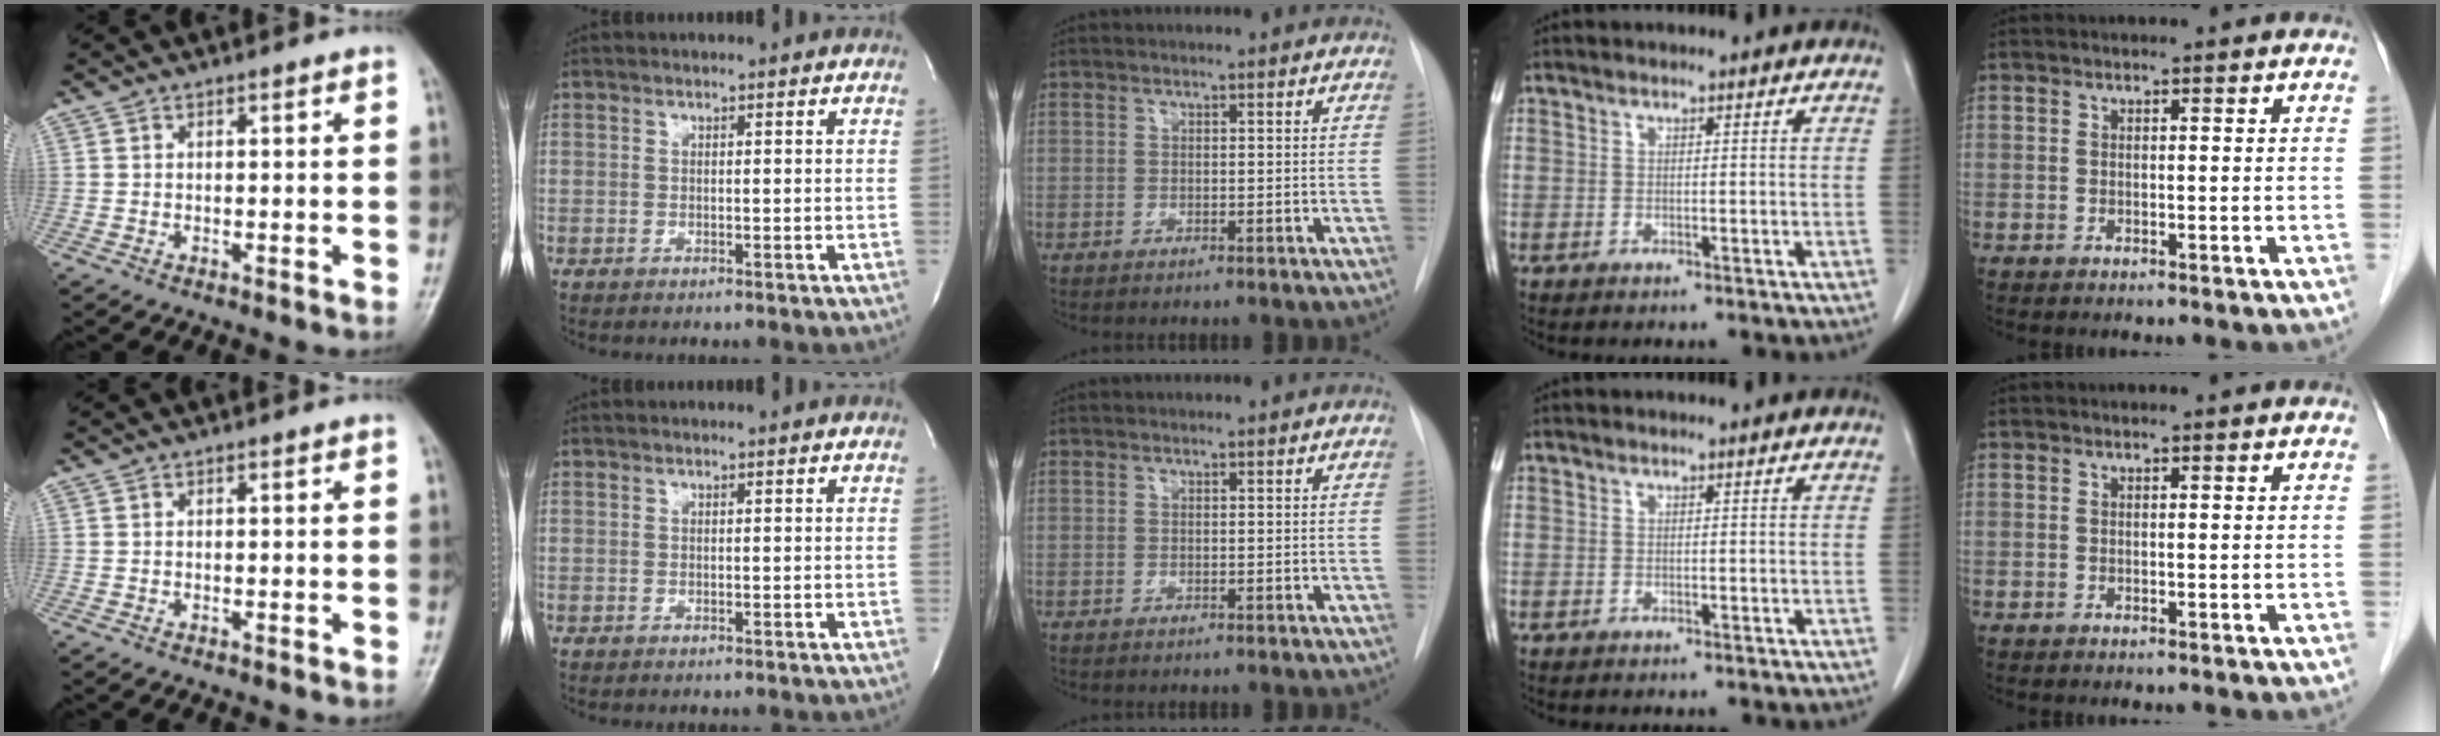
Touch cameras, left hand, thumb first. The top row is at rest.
{}